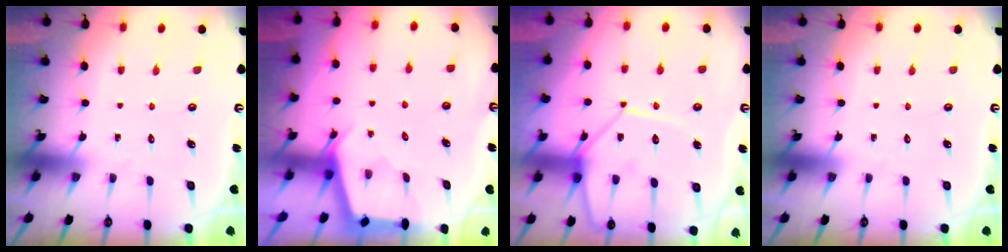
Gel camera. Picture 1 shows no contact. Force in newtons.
{"total": 2.9, "press": 2.9, "slide": 0.4}
{"total": 12.3, "press": 12.2, "slide": 1.3}
{"total": 0.0}